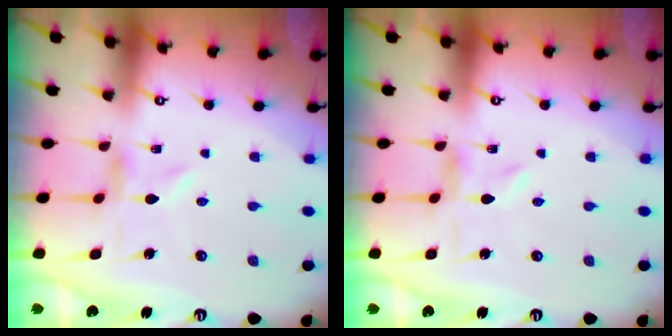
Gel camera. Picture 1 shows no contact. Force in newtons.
{"total": 0.0}